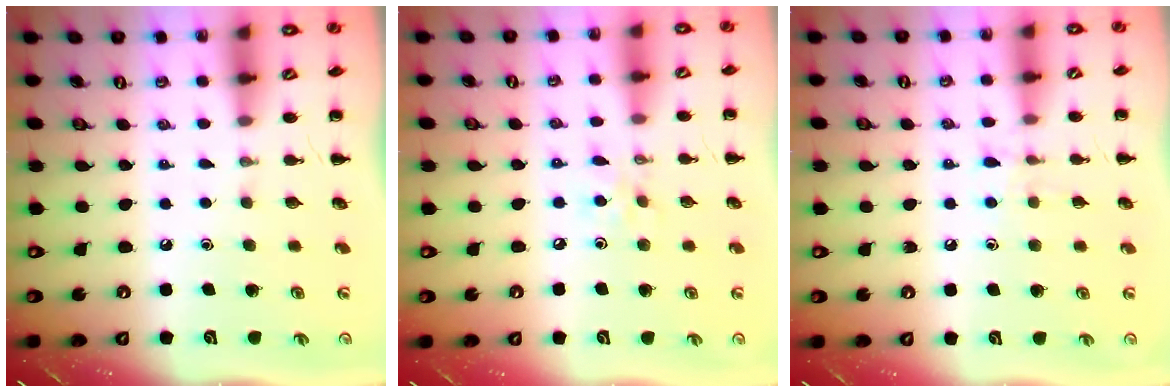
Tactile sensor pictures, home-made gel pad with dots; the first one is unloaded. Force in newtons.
{"total": 3.4, "press": 3.2, "slide": 1.0}
{"total": 6.5, "press": 6.3, "slide": 1.4}